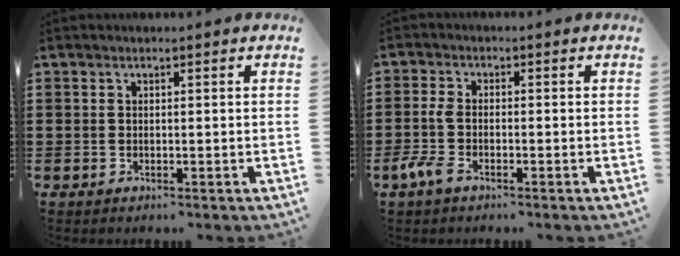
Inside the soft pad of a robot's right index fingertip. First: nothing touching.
{"total": 3.4, "force": [-1.7, 1.5, 2.5], "torque": [-0.072, -0.005, -0.040]}